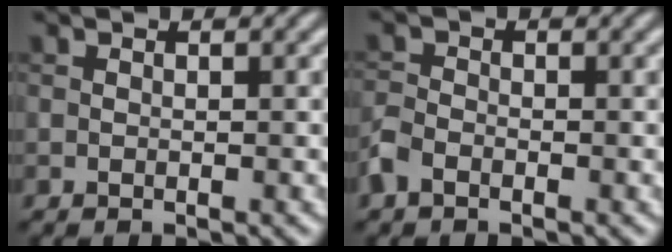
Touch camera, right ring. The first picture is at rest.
{"total": 2.0, "force": [-1.3, 1.2, 1.0], "torque": [-0.022, 0.001, -0.036]}